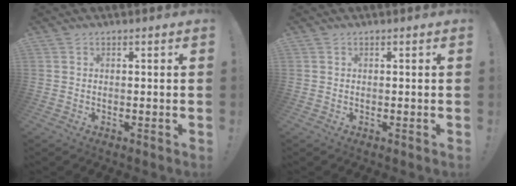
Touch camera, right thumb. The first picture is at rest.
{"total": 0.0}